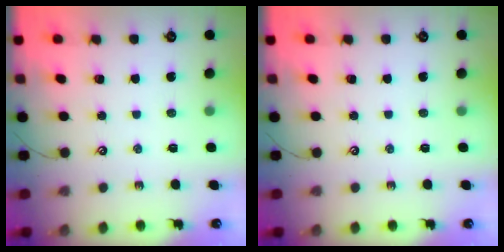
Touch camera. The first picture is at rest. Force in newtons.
{"total": 0.0}